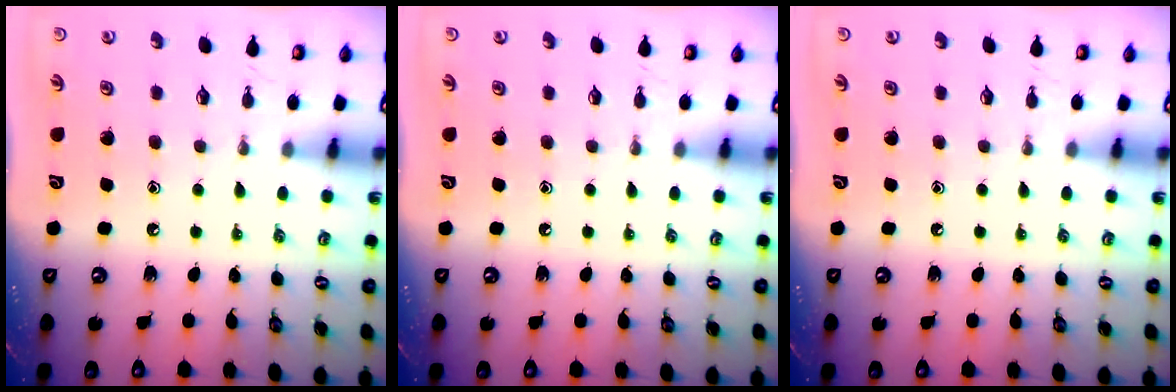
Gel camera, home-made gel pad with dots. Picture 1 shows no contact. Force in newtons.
{"total": 0.0}
{"total": 0.0}